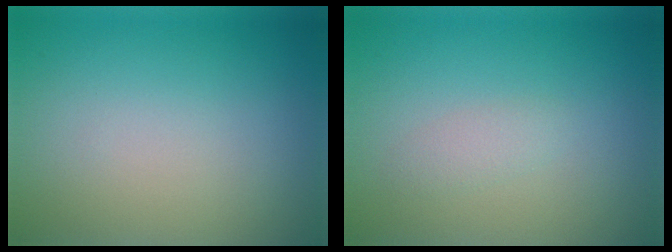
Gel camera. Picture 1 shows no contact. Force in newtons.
{"total": 1.2, "press": 1.2, "slide": 0.1}